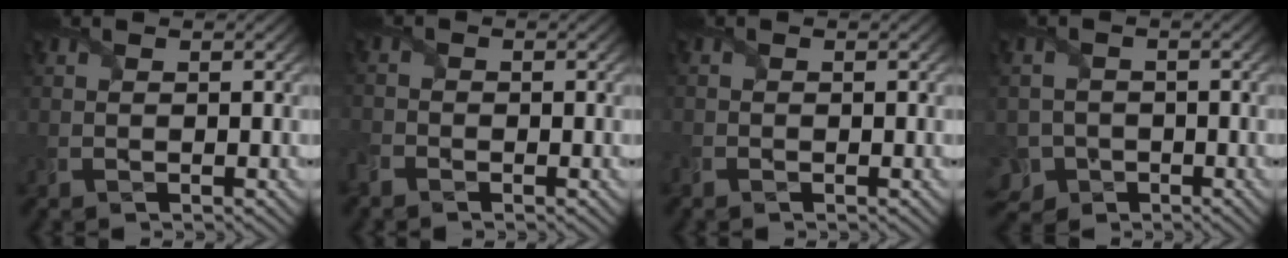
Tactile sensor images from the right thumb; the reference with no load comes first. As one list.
[{"total": 2.2, "force": [-1.8, 1.0, 0.5], "torque": [-0.019, -0.011, -0.050]}, {"total": 0.8, "force": [-0.7, 0.4, 0.1], "torque": [-0.004, -0.007, -0.014]}, {"total": 5.4, "force": [-2.8, 4.3, 1.6], "torque": [-0.039, -0.015, -0.053]}]